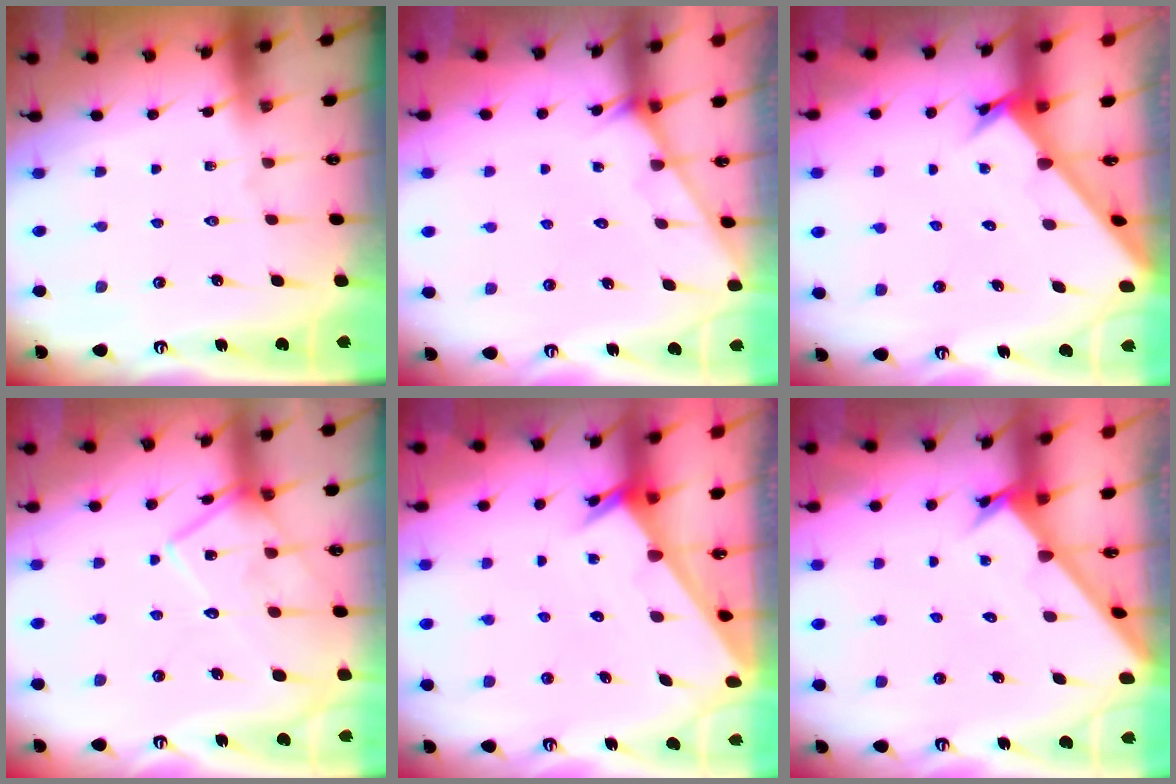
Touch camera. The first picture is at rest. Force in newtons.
{"total": 2.0, "press": 2.0, "slide": 0.1}
{"total": 2.6, "press": 2.6, "slide": 0.2}
{"total": 15.5, "press": 15.4, "slide": 1.2}
{"total": 2.0, "press": 2.0, "slide": 0.1}
{"total": 2.6, "press": 2.6, "slide": 0.3}